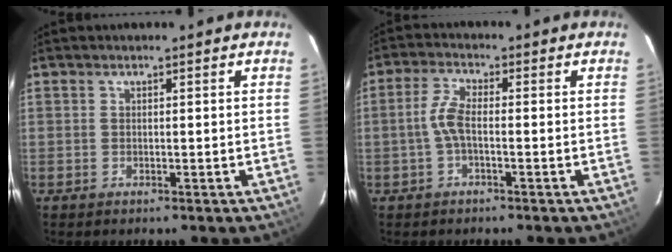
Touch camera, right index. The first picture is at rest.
{"total": 4.2, "force": [-0.9, 1.3, 3.9], "torque": [-0.087, 0.009, -0.020]}